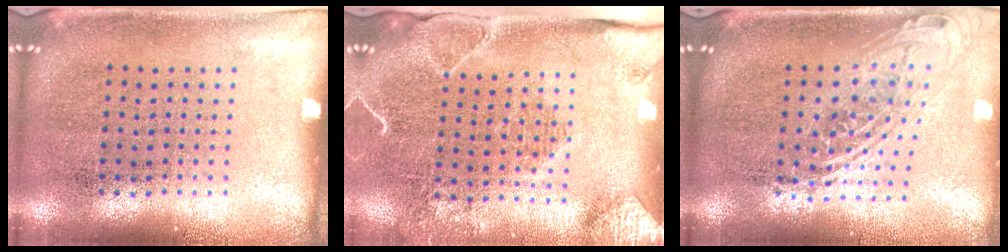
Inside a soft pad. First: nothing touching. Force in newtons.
{"total": 2.0, "press": 2.0, "slide": 0.1}
{"total": 1.9, "press": 1.5, "slide": 1.3}